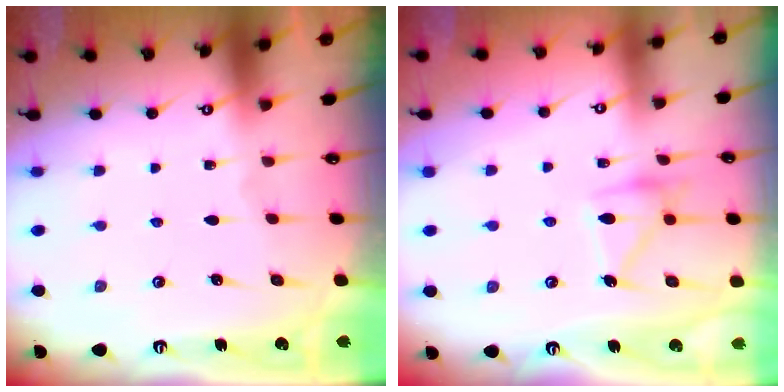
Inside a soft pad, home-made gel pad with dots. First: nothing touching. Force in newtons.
{"total": 13.6, "press": 13.6, "slide": 0.7}